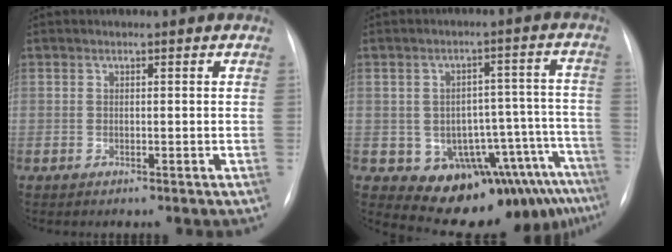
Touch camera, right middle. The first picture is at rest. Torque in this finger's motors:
{"motor_torque": [0.68, -0.36, 0.24, 0.06]}